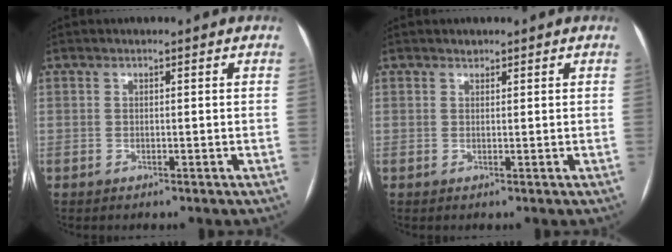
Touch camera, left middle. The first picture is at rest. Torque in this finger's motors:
{"motor_torque": [-0.01, -0.01, -0.02, -0.01]}